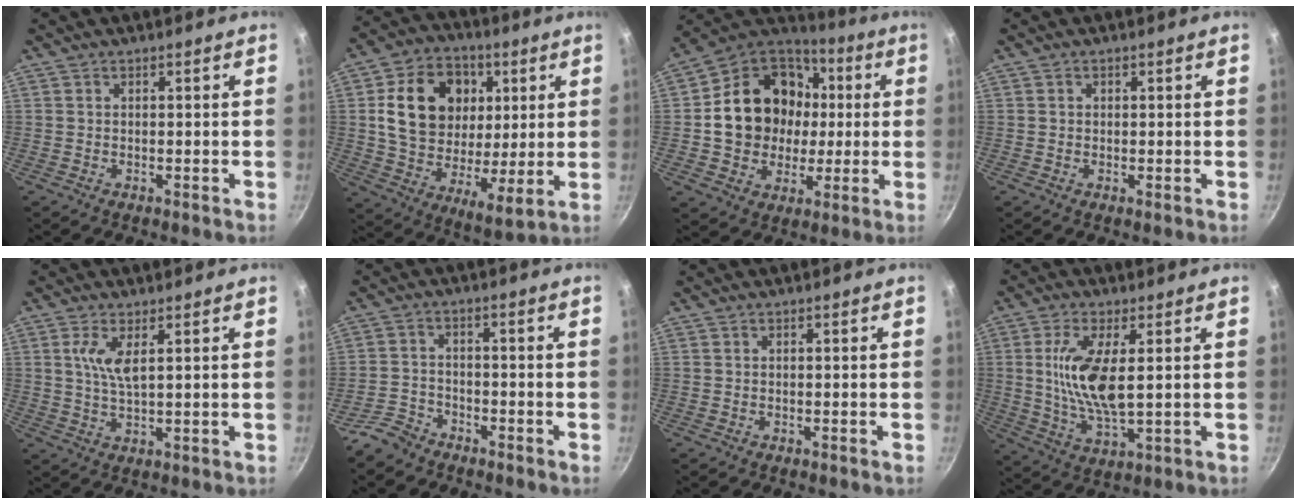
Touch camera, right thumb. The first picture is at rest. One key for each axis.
{"total": 21.1, "fx": 5.5, "fy": 15.3, "fz": 13.4, "tx": -0.202, "ty": -0.015, "tz": 0.088}
{"total": 21.0, "fx": 1.7, "fy": 17.8, "fz": 11.1, "tx": -0.175, "ty": 0.033, "tz": 0.033}
{"total": 0.9, "fx": 0.2, "fy": 0.8, "fz": 0.3, "tx": -0.002, "ty": -0.001, "tz": 0.000}
{"total": 5.1, "fx": 1.9, "fy": 1.5, "fz": 4.5, "tx": -0.091, "ty": -0.012, "tz": 0.038}
{"total": 4.6, "fx": -3.8, "fy": 2.4, "fz": 0.9, "tx": -0.014, "ty": 0.039, "tz": -0.076}
{"total": 0.0}
{"total": 11.7, "fx": 1.8, "fy": 4.4, "fz": 10.7, "tx": -0.212, "ty": -0.011, "tz": 0.039}